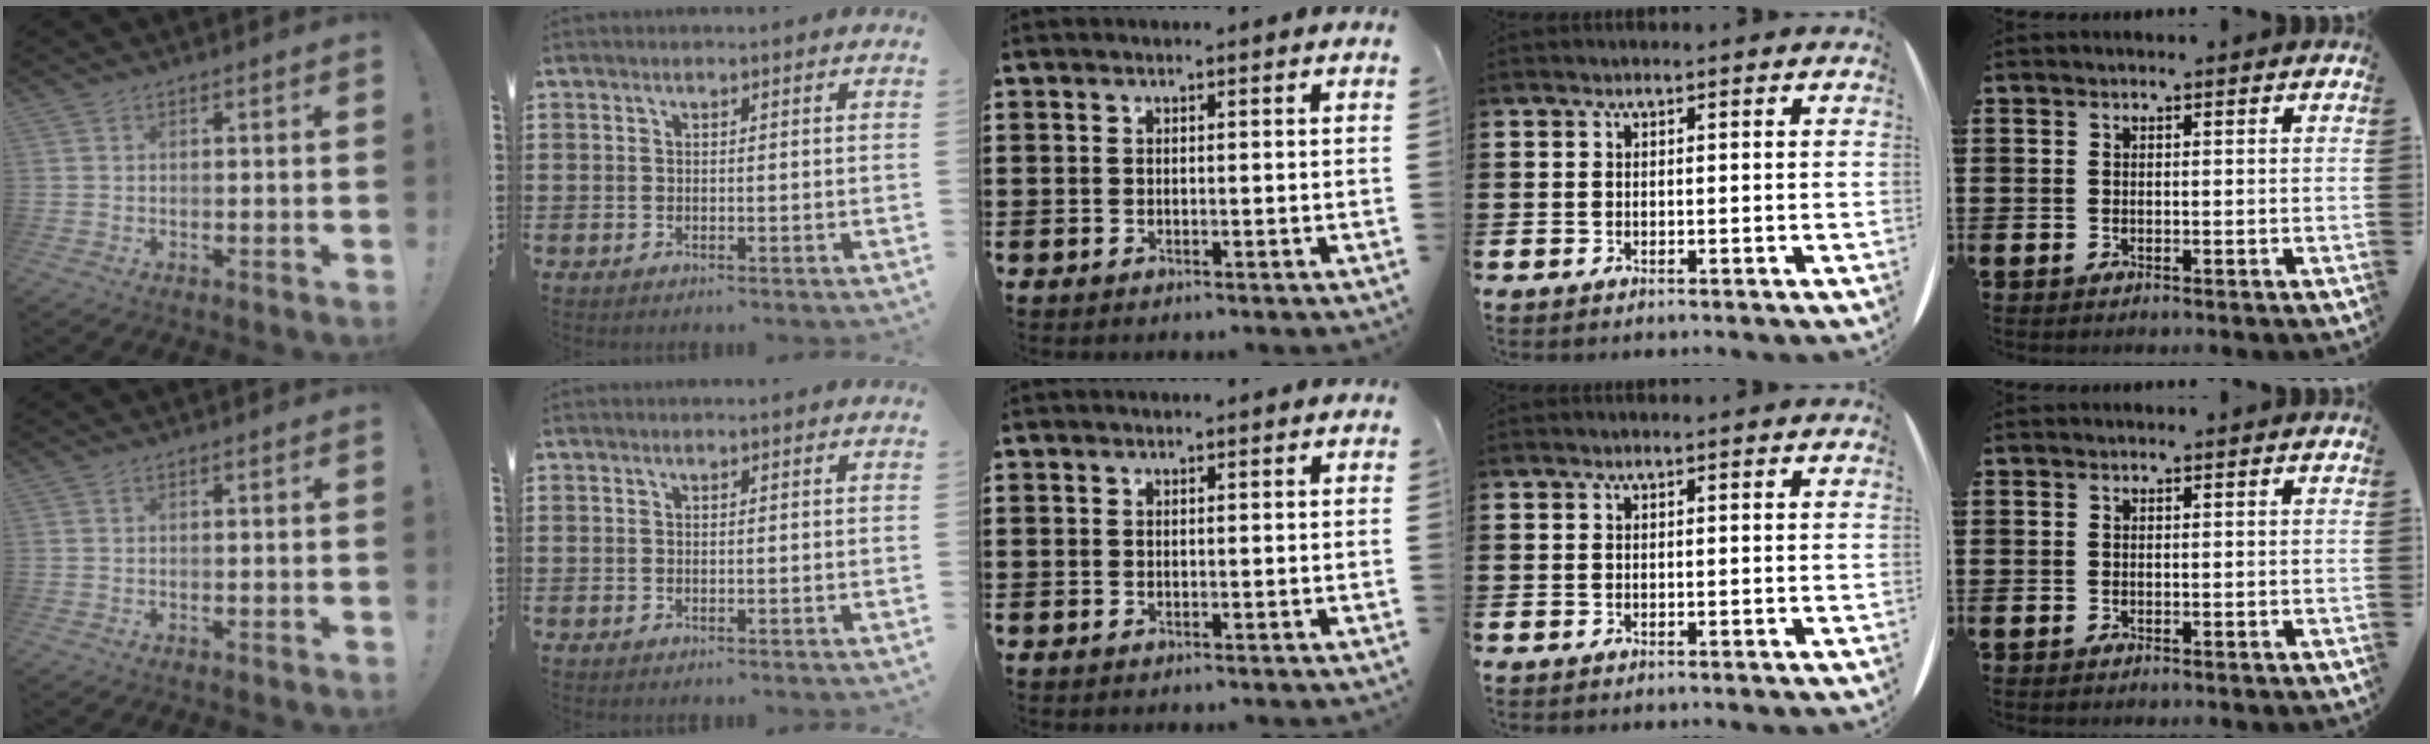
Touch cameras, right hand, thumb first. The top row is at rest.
{}